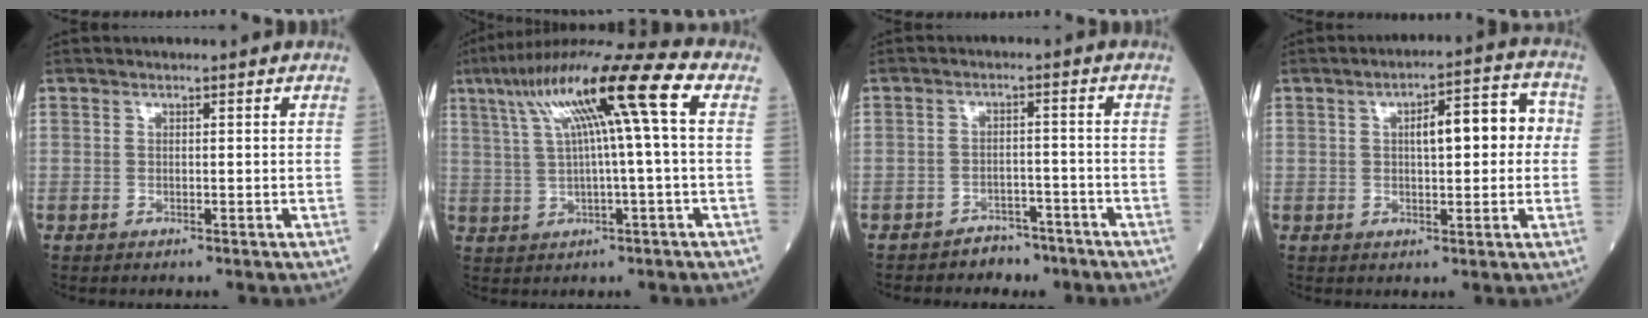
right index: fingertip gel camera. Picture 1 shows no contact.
{"total": 15.2, "force": [4.7, 0.3, 14.5], "torque": [-0.248, 0.044, 0.077]}
{"total": 4.7, "force": [-3.8, 2.7, 0.4], "torque": [-0.005, 0.011, -0.054]}
{"total": 8.2, "force": [1.0, 2.6, 7.8], "torque": [-0.107, 0.034, 0.015]}